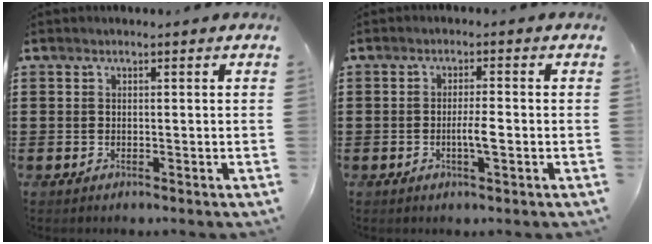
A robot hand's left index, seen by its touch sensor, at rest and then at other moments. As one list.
[{"total": 3.2, "force": [-0.8, 0.5, 3.0], "torque": [-0.054, 0.001, -0.015]}]